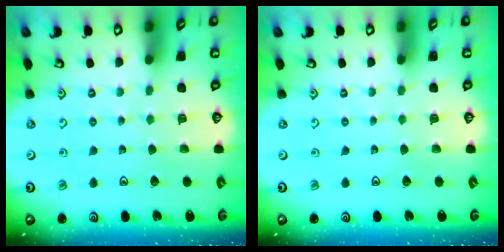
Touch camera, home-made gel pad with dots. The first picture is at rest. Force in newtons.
{"total": 0.0}